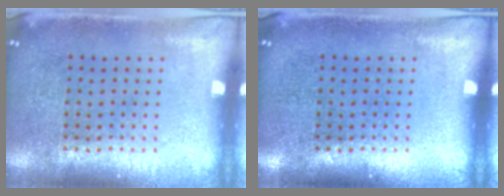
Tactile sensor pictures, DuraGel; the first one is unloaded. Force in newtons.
{"total": 0.0}